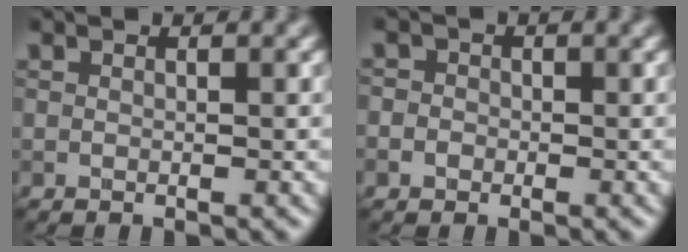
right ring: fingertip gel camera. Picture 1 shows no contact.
{"total": 1.8, "force": [-0.2, 1.6, 0.6], "torque": [0.007, 0.007, -0.017]}